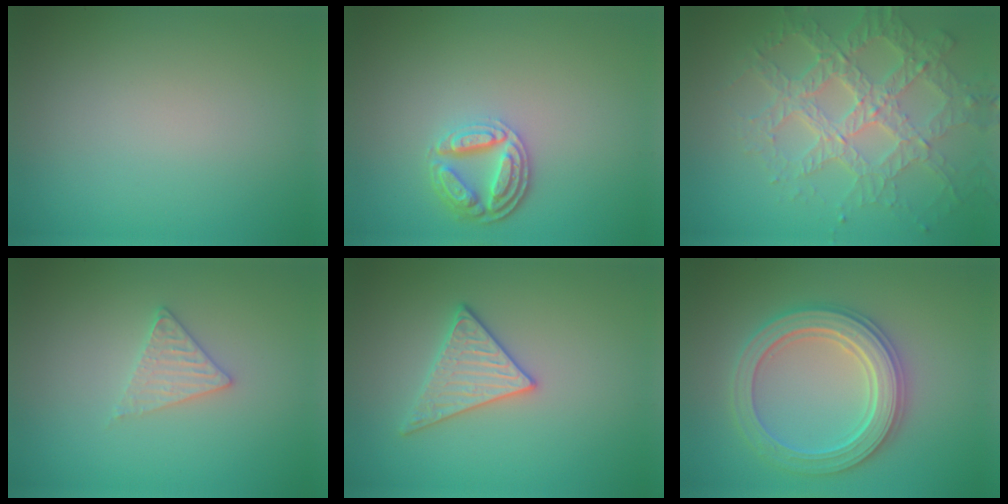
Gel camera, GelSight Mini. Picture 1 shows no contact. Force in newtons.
{"total": 4.1, "press": 3.3, "slide": 2.5}
{"total": 7.4, "press": 5.5, "slide": 5.0}
{"total": 2.1, "press": 2.1, "slide": 0.3}
{"total": 3.0, "press": 3.0, "slide": 0.1}
{"total": 5.5, "press": 5.5, "slide": 0.9}